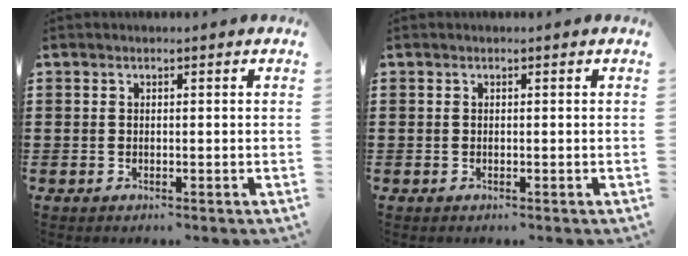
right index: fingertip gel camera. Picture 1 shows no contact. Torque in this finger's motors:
{"motor_torque": [-0.04, 0.05, 0.00, 0.00]}